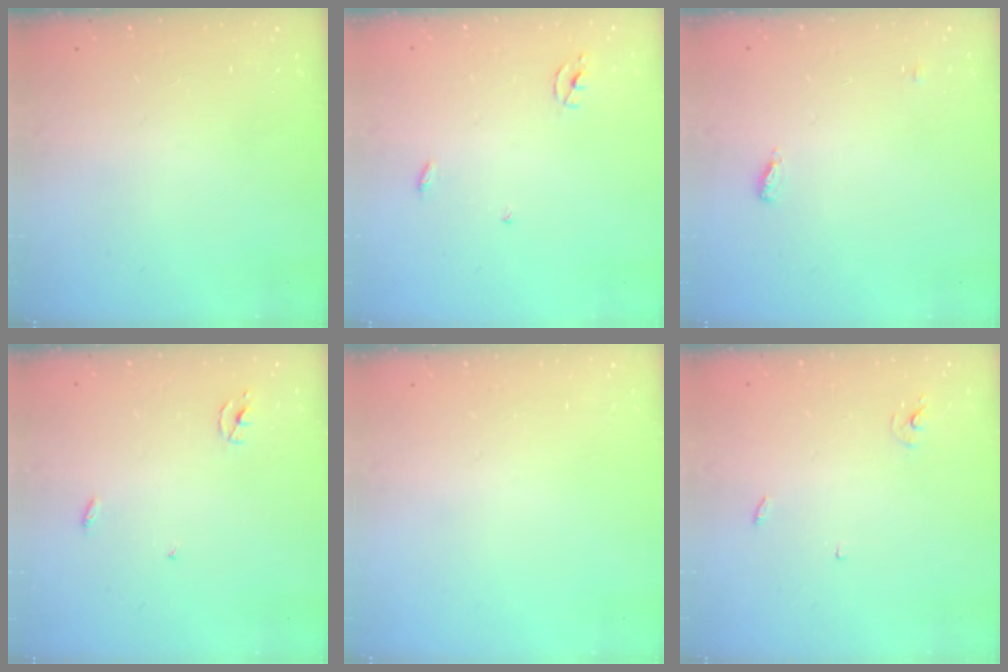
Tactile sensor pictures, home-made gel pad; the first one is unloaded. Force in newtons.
{"total": 2.3, "press": 2.3, "slide": 0.1}
{"total": 4.6, "press": 4.5, "slide": 0.7}
{"total": 2.3, "press": 2.3, "slide": 0.2}
{"total": 0.0}
{"total": 2.4, "press": 2.4, "slide": 0.1}